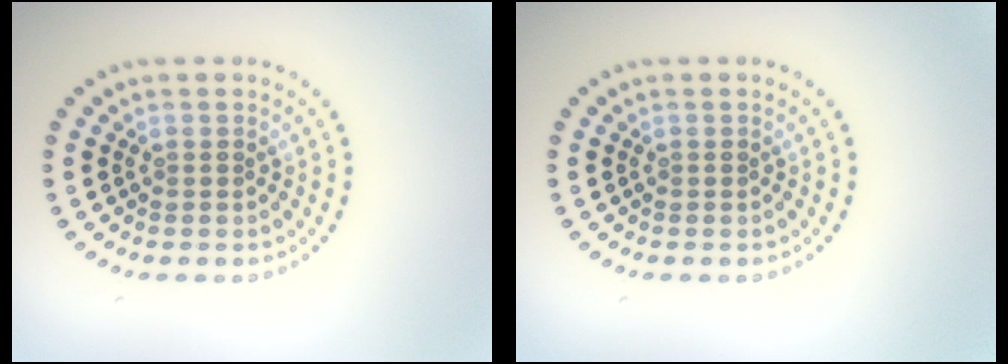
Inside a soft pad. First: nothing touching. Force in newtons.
{"total": 0.0}